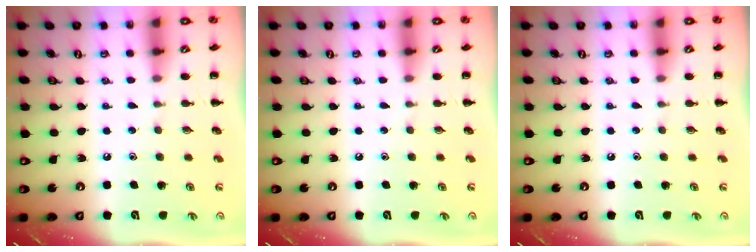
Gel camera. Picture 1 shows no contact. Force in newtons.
{"total": 0.0}
{"total": 0.0}